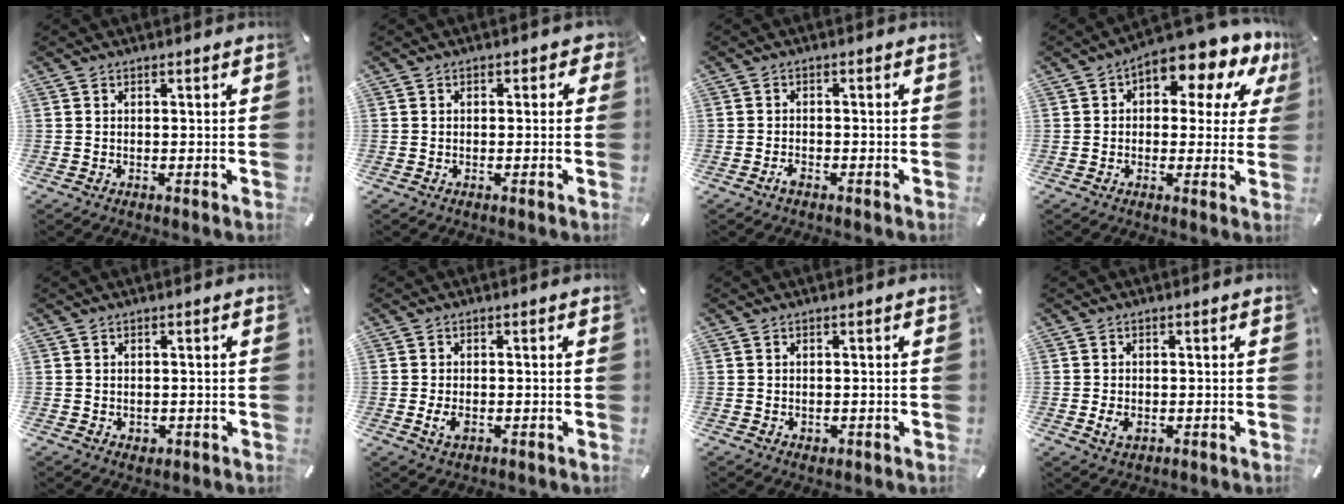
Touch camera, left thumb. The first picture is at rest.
{"total": 1.5, "force": [-0.4, 1.1, 0.9], "torque": [-0.009, 0.005, -0.010]}
{"total": 1.7, "force": [-1.2, 0.8, 0.9], "torque": [-0.018, 0.005, -0.023]}
{"total": 11.1, "force": [6.8, 5.2, 7.1], "torque": [-0.102, -0.051, 0.116]}
{"total": 1.2, "force": [-0.1, 1.1, 0.3], "torque": [-0.007, 0.005, -0.004]}
{"total": 3.0, "force": [-0.8, 1.7, 2.2], "torque": [-0.059, -0.006, -0.018]}
{"total": 0.9, "force": [-0.1, 0.8, 0.2], "torque": [-0.005, 0.004, -0.004]}
{"total": 2.6, "force": [-0.7, 1.8, 1.7], "torque": [-0.045, -0.003, -0.015]}